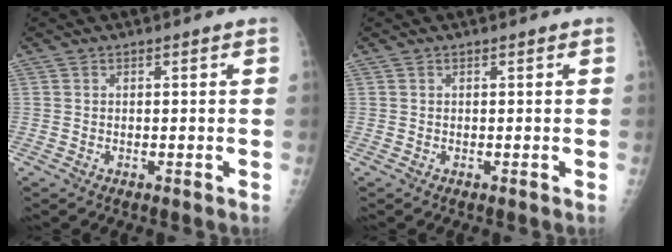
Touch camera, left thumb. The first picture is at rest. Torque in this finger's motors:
{"motor_torque": [-0.07, -0.07, -0.01, -0.01, 0.00]}